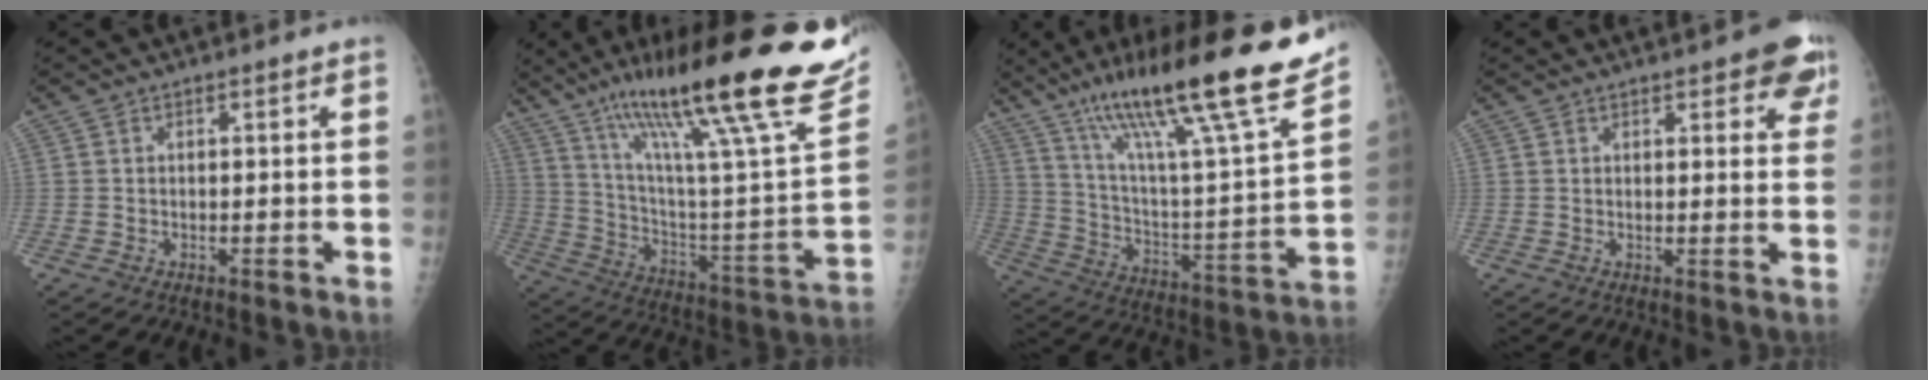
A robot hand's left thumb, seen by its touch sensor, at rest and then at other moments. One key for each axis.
{"total": 34.9, "fx": 22.9, "fy": 5.2, "fz": 25.9, "tx": -0.359, "ty": -0.061, "tz": 0.357}
{"total": 28.8, "fx": 19.5, "fy": 3.5, "fz": 20.9, "tx": -0.322, "ty": -0.057, "tz": 0.321}
{"total": 7.0, "fx": 4.3, "fy": 2.8, "fz": 4.8, "tx": -0.023, "ty": -0.013, "tz": 0.044}